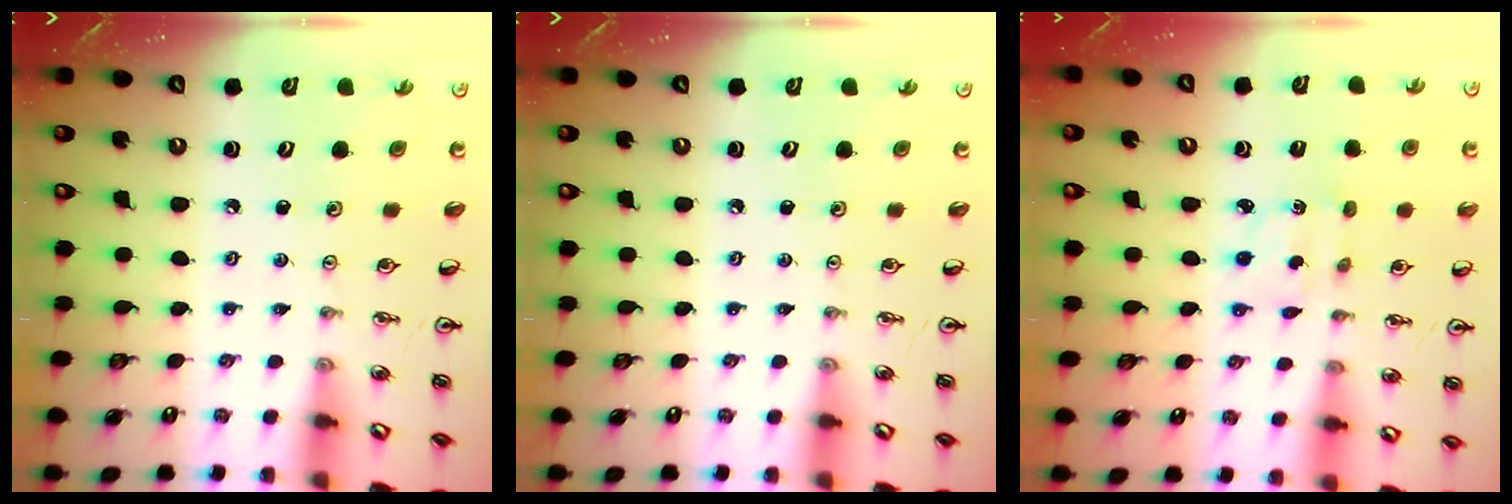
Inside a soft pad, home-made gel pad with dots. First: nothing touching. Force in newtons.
{"total": 0.0}
{"total": 2.1, "press": 2.0, "slide": 0.7}